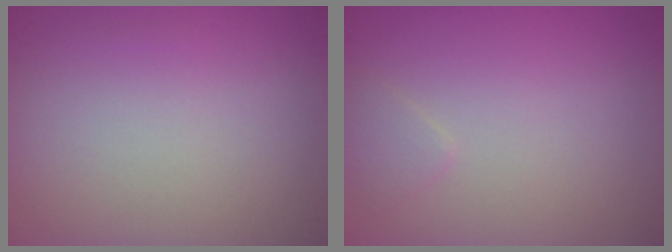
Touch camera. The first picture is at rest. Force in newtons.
{"total": 0.8, "press": 0.8, "slide": 0.1}